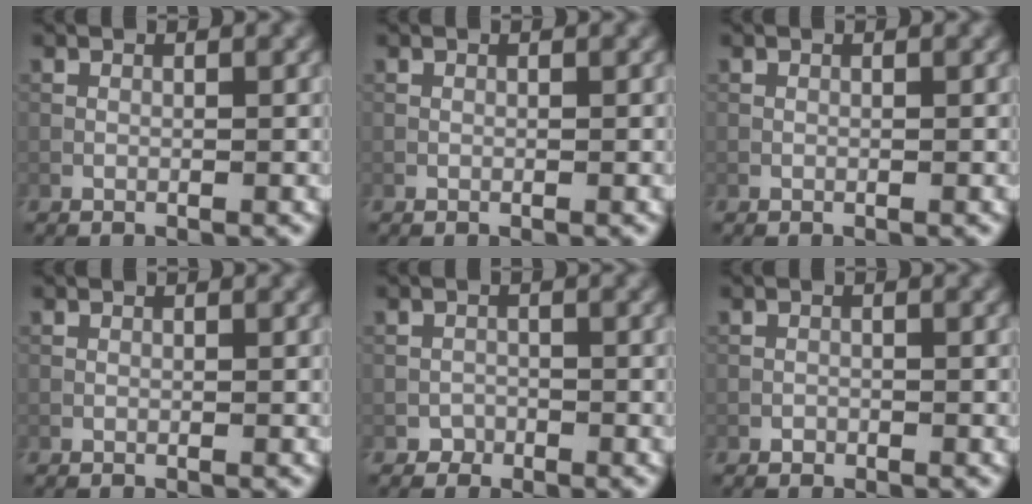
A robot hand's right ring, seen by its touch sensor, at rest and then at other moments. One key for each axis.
{"total": 0.0}
{"total": 0.0}
{"total": 0.0}
{"total": 1.0, "fx": -0.7, "fy": 0.8, "fz": -0.1, "tx": 0.009, "ty": 0.003, "tz": -0.012}
{"total": 0.5, "fx": -0.3, "fy": 0.4, "fz": 0.1, "tx": 0.002, "ty": -0.002, "tz": -0.007}